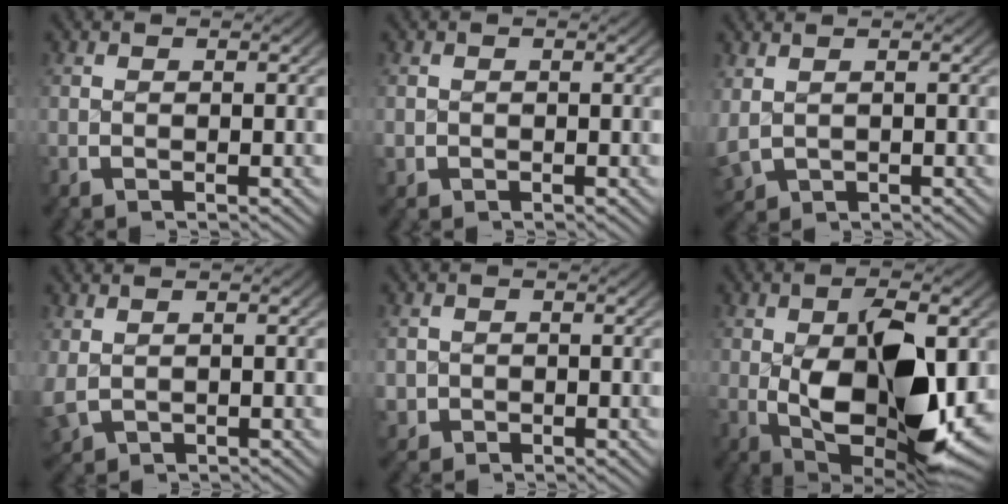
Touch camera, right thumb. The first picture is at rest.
{"total": 1.0, "force": [-0.2, 1.0, 0.2], "torque": [-0.007, -0.006, -0.001]}
{"total": 2.7, "force": [0.2, 2.3, 1.3], "torque": [-0.045, -0.015, 0.020]}
{"total": 2.2, "force": [0.1, 1.9, 1.1], "torque": [-0.040, -0.013, 0.018]}
{"total": 2.5, "force": [-0.8, 2.3, 0.5], "torque": [-0.019, -0.016, -0.005]}
{"total": 15.5, "force": [-1.9, 8.2, 13.0], "torque": [-0.228, -0.051, 0.001]}